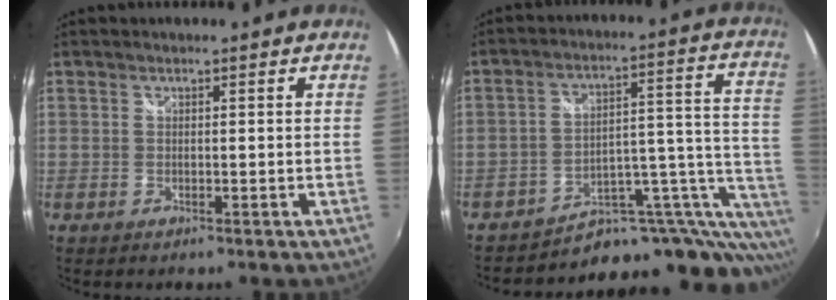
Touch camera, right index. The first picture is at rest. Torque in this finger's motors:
{"motor_torque": [0.78, -0.82, 0.32, 0.01]}